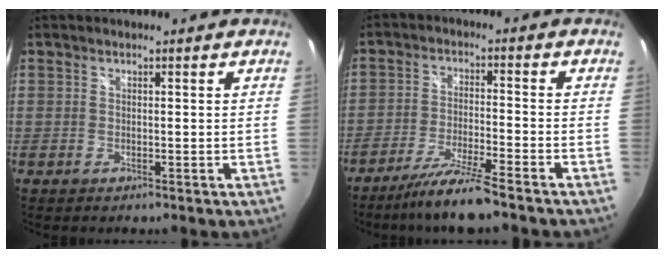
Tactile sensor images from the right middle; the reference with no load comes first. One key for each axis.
{"total": 8.5, "fx": -7.2, "fy": -0.7, "fz": 4.4, "tx": -0.102, "ty": -0.007, "tz": -0.131}